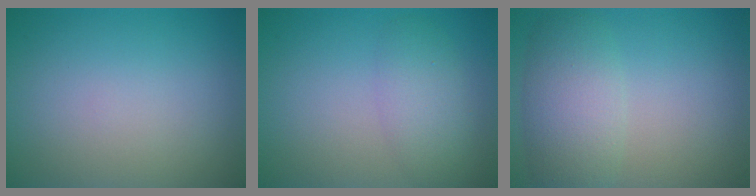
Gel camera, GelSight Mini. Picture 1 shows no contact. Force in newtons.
{"total": 2.8, "press": 2.8, "slide": 0.0}
{"total": 4.5, "press": 4.5, "slide": 0.2}